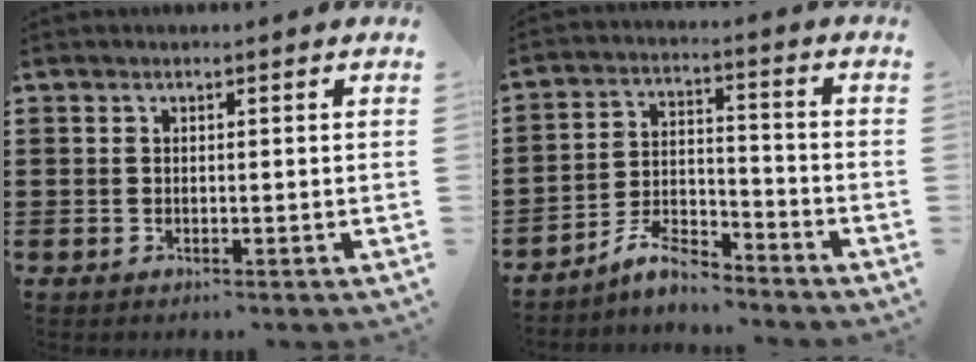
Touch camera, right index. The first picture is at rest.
{"total": 6.5, "force": [-5.8, 1.5, 2.4], "torque": [-0.052, 0.009, -0.112]}